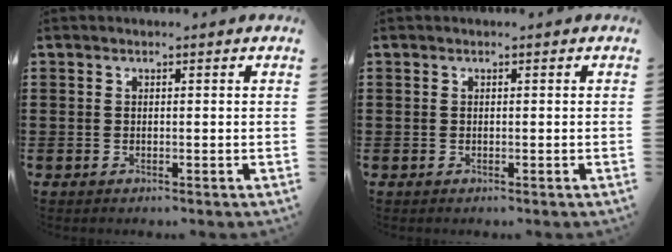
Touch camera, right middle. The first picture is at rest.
{"total": 0.0}